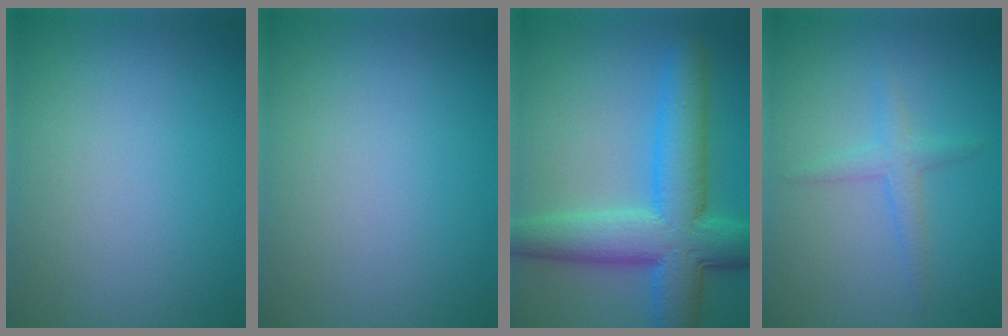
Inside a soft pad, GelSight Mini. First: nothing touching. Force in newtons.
{"total": 0.0}
{"total": 9.3, "press": 9.3, "slide": 0.3}
{"total": 1.8, "press": 1.8, "slide": 0.1}